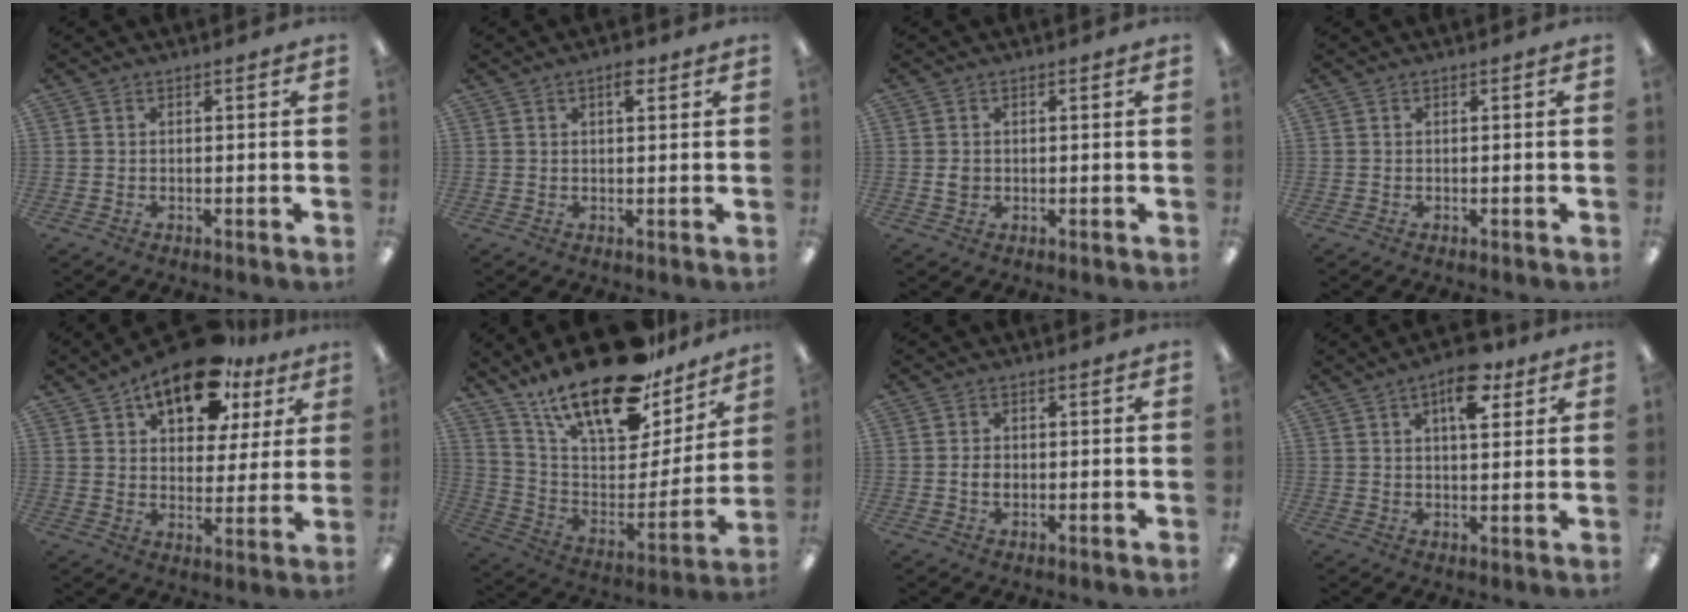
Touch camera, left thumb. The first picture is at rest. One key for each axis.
{"total": 3.5, "fx": 2.0, "fy": 1.4, "fz": 2.6, "tx": -0.023, "ty": -0.008, "tz": 0.026}
{"total": 1.1, "fx": 0.1, "fy": 1.1, "fz": 0.3, "tx": 0.000, "ty": 0.001, "tz": -0.001}
{"total": 0.0}
{"total": 16.7, "fx": 11.1, "fy": 8.2, "fz": 9.5, "tx": -0.146, "ty": -0.052, "tz": 0.189}
{"total": 23.9, "fx": 18.0, "fy": 8.8, "fz": 12.9, "tx": -0.201, "ty": -0.127, "tz": 0.308}
{"total": 1.9, "fx": -0.1, "fy": 1.5, "fz": 1.2, "tx": -0.021, "ty": 0.005, "tz": -0.003}
{"total": 10.3, "fx": 5.3, "fy": 4.9, "fz": 7.4, "tx": -0.097, "ty": -0.021, "tz": 0.086}